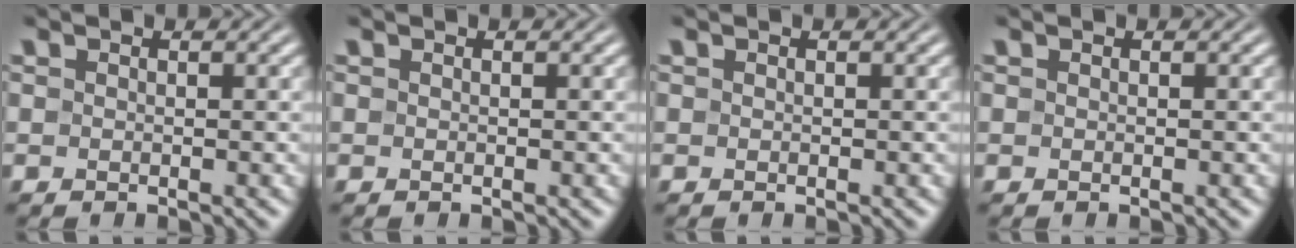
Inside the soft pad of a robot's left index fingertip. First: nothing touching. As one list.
[{"total": 0.0}, {"total": 0.0}, {"total": 0.0}]